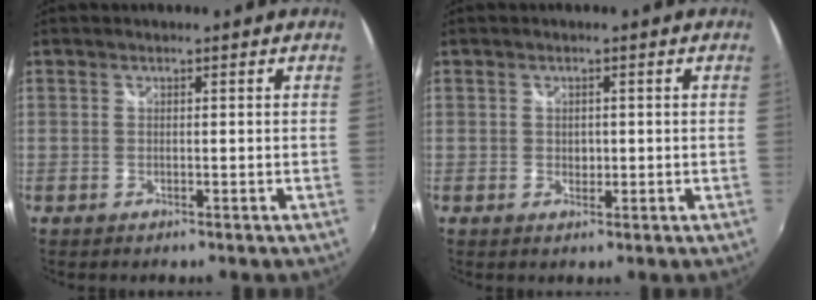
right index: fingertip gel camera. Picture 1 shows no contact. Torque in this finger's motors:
{"motor_torque": [-0.03, 0.04, 0.03, 0.01]}